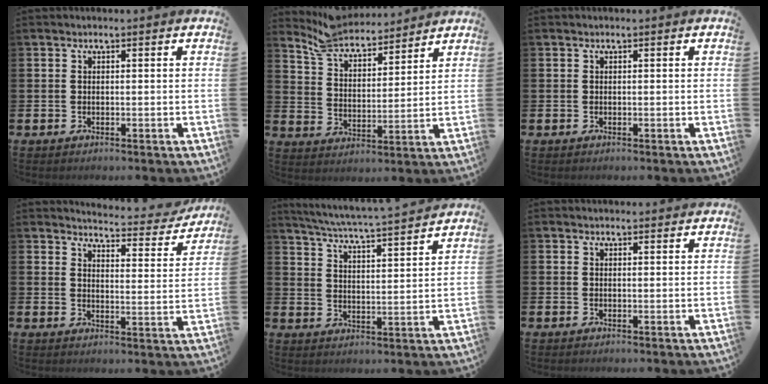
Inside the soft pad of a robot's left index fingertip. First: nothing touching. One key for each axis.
{"total": 7.2, "fx": 6.8, "fy": 1.9, "fz": 1.1, "tx": -0.059, "ty": -0.045, "tz": 0.122}
{"total": 0.0}
{"total": 4.3, "fx": 4.2, "fy": 0.5, "fz": 0.6, "tx": -0.020, "ty": -0.037, "tz": 0.066}
{"total": 5.5, "fx": 5.3, "fy": -0.3, "fz": 1.6, "tx": -0.055, "ty": -0.042, "tz": 0.088}
{"total": 0.8, "fx": 0.7, "fy": 0.2, "fz": 0.2, "tx": 0.006, "ty": -0.002, "tz": 0.011}